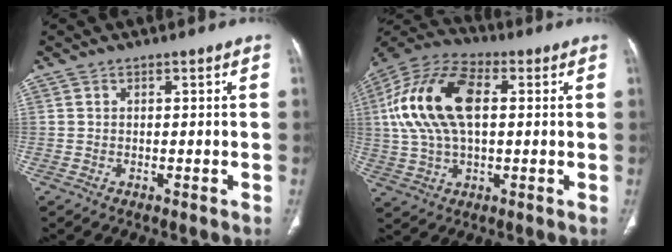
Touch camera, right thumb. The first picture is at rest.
{"total": 18.8, "force": [3.0, 10.3, 15.4], "torque": [-0.310, 0.023, 0.051]}